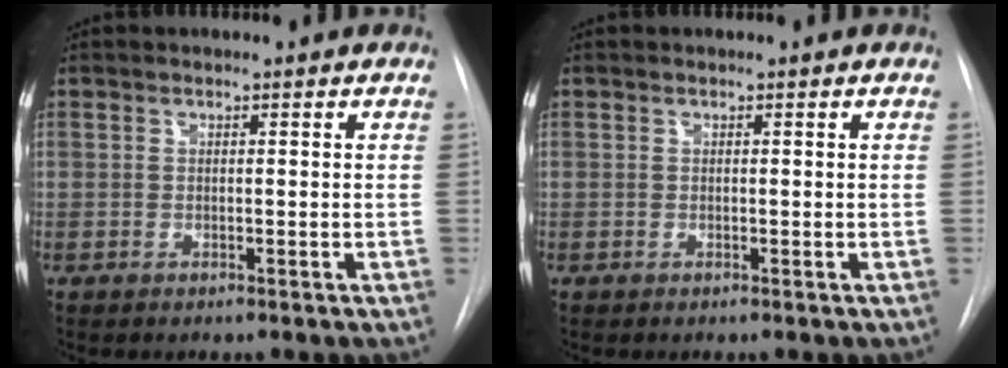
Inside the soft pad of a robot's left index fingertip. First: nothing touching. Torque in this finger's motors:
{"motor_torque": [0.00, 0.05, 0.01, -0.01]}